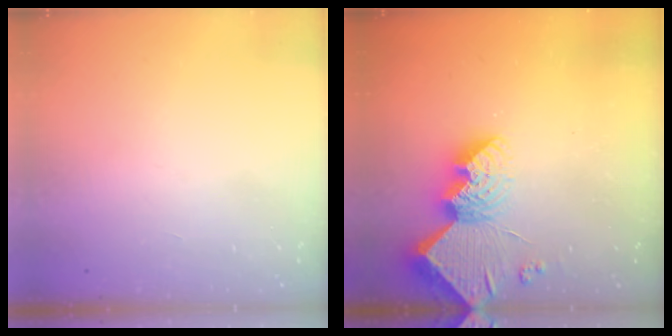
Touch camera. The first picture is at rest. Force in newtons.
{"total": 13.7, "press": 13.6, "slide": 1.1}